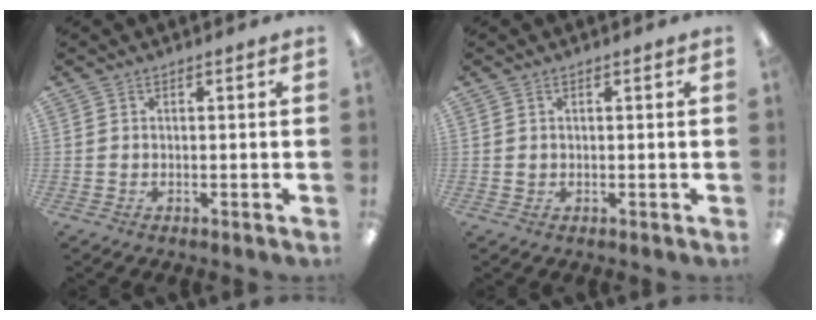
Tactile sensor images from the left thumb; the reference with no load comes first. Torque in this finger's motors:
{"motor_torque": [-0.03, -0.01, -0.04, -0.06, 0.01]}